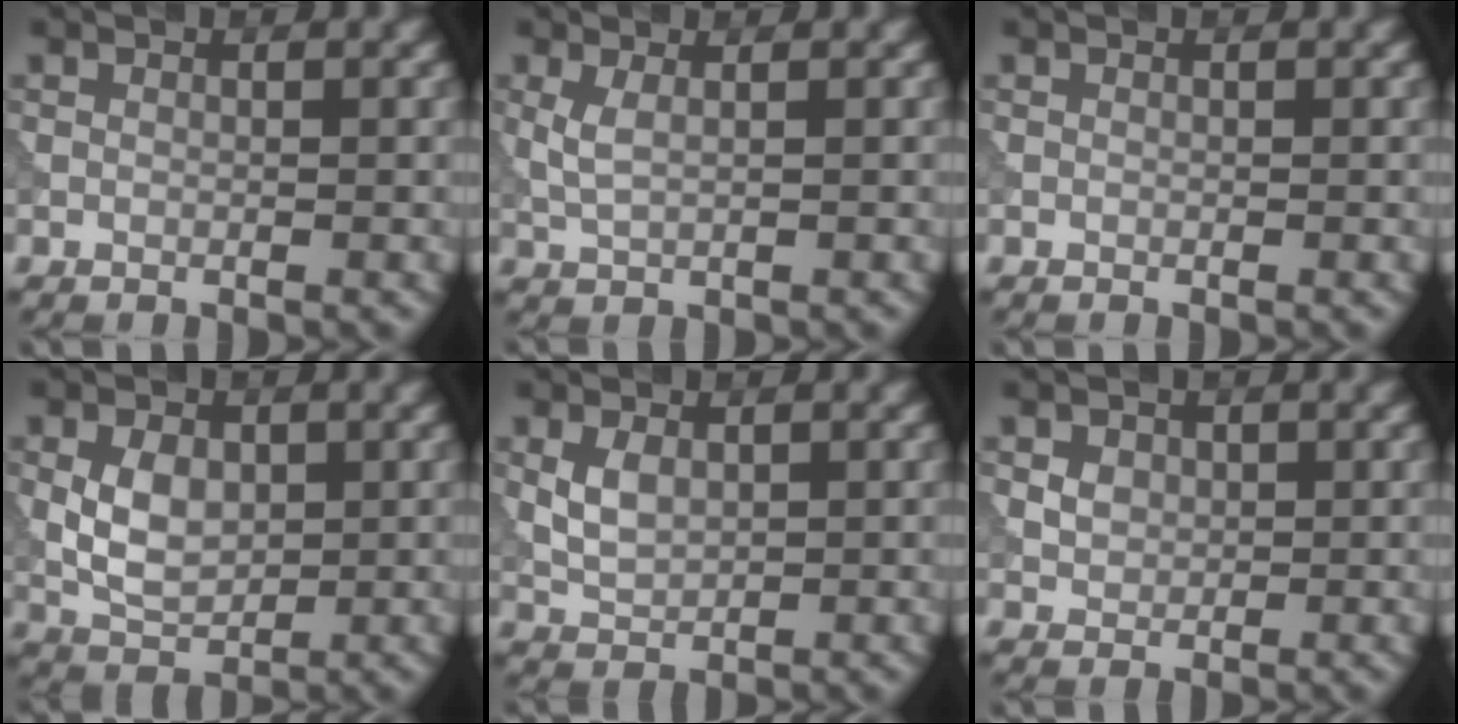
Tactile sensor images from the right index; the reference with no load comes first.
{"total": 1.7, "force": [0.6, 0.5, 1.5], "torque": [-0.037, -0.001, 0.014]}
{"total": 0.0}
{"total": 4.0, "force": [0.4, 2.7, 3.0], "torque": [-0.063, 0.000, 0.007]}
{"total": 2.6, "force": [0.6, 1.7, 1.9], "torque": [-0.044, -0.001, 0.017]}
{"total": 2.3, "force": [0.9, 1.8, 1.1], "torque": [-0.025, 0.002, 0.023]}